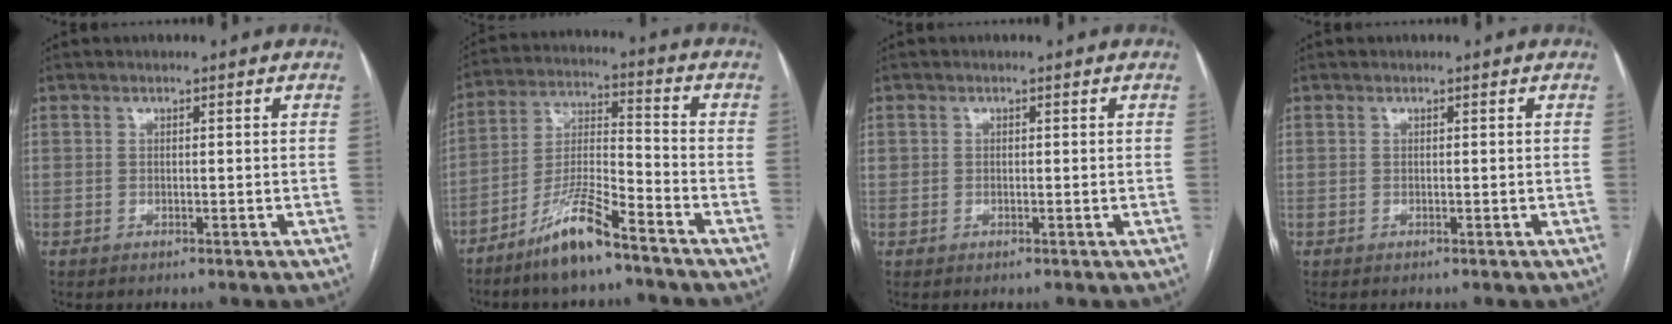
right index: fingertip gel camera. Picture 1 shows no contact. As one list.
[{"total": 10.4, "force": [-7.6, 1.2, 6.9], "torque": [-0.140, -0.013, -0.149]}, {"total": 0.7, "force": [0.2, 0.7, 0.2], "torque": [0.002, 0.009, 0.003]}, {"total": 0.0}]